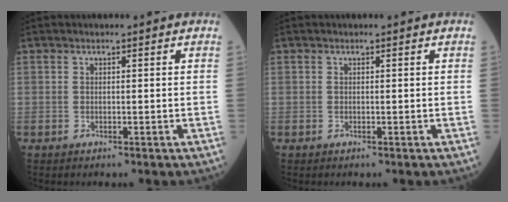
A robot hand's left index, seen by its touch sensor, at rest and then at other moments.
{"total": 0.0}